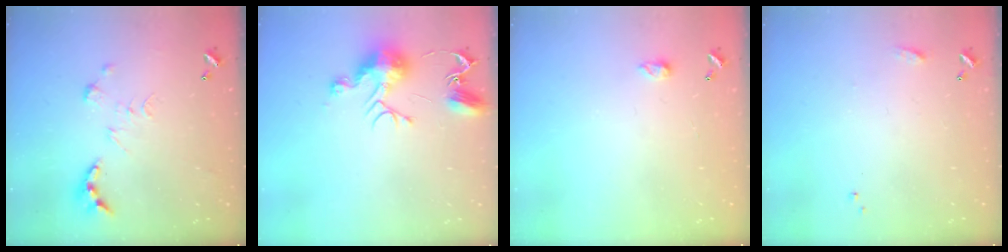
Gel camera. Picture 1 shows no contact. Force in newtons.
{"total": 10.3, "press": 10.3, "slide": 0.5}
{"total": 3.8, "press": 3.8, "slide": 0.4}
{"total": 5.5, "press": 5.5, "slide": 0.7}